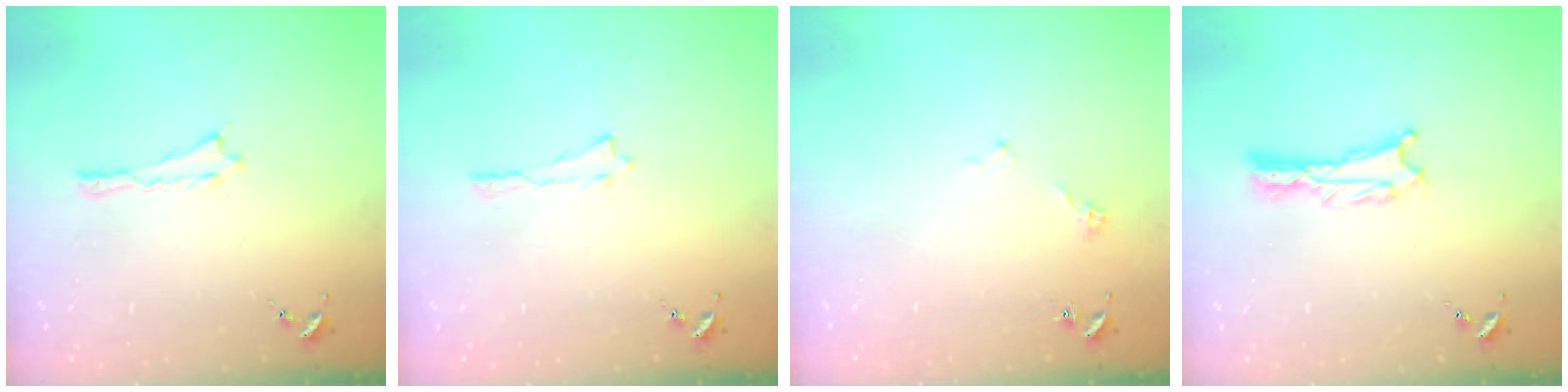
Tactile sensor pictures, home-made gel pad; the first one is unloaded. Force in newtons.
{"total": 0.0}
{"total": 2.9, "press": 2.9, "slide": 0.3}
{"total": 0.9, "press": 0.9, "slide": 0.1}